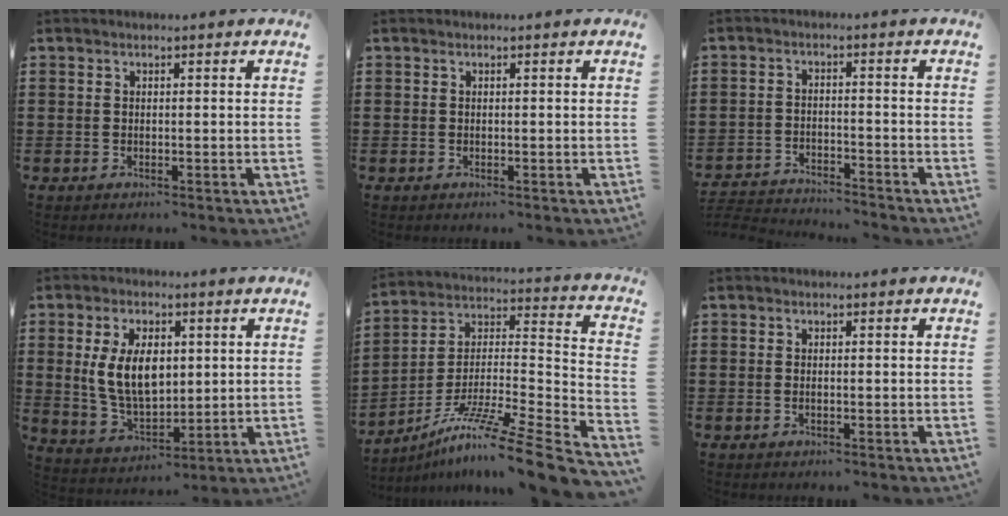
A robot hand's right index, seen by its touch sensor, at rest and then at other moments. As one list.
[{"total": 0.0}, {"total": 3.5, "force": [-3.5, 0.1, 0.2], "torque": [-0.016, -0.002, -0.078]}, {"total": 9.7, "force": [1.6, 5.9, 7.5], "torque": [-0.165, 0.009, 0.024]}, {"total": 11.3, "force": [-8.6, 0.2, 7.3], "torque": [-0.124, -0.002, -0.162]}, {"total": 0.6, "force": [-0.1, 0.2, 0.6], "torque": [-0.015, -0.004, -0.001]}]